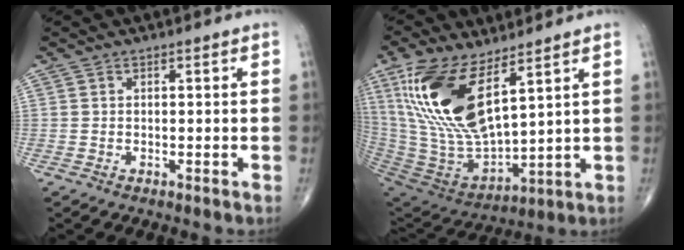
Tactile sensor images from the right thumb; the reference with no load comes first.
{"total": 21.4, "force": [9.4, 8.7, 17.1], "torque": [-0.354, -0.048, 0.199]}